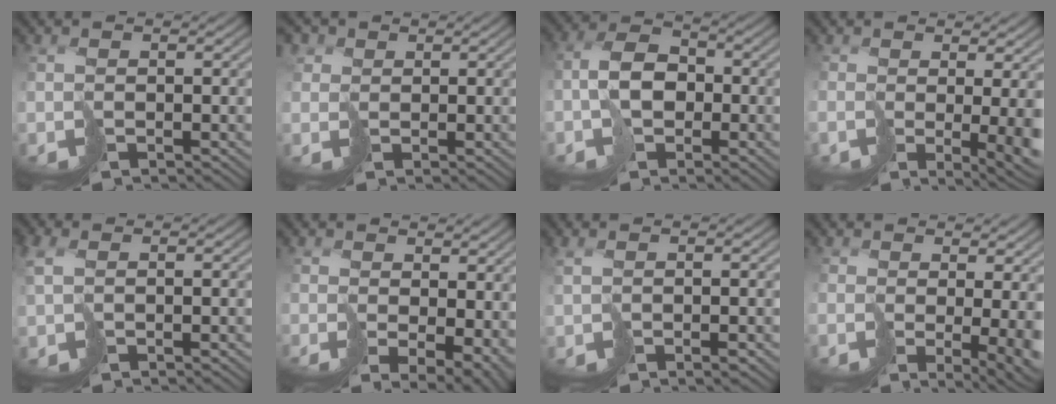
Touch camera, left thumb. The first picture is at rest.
{"total": 2.4, "force": [1.1, 2.1, -0.1], "torque": [-0.020, 0.002, 0.013]}
{"total": 4.1, "force": [-1.0, 2.7, 2.9], "torque": [-0.052, 0.011, -0.027]}
{"total": 4.8, "force": [-0.6, 0.8, 4.7], "torque": [-0.058, -0.024, 0.006]}
{"total": 2.8, "force": [0.1, 1.8, 2.2], "torque": [-0.061, -0.003, 0.004]}
{"total": 6.6, "force": [0.2, 3.6, 5.6], "torque": [-0.111, -0.028, 0.031]}
{"total": 1.6, "force": [0.0, 0.7, 1.4], "torque": [-0.034, -0.002, 0.004]}
{"total": 5.5, "force": [-0.1, 1.2, 5.4], "torque": [-0.082, -0.020, 0.013]}